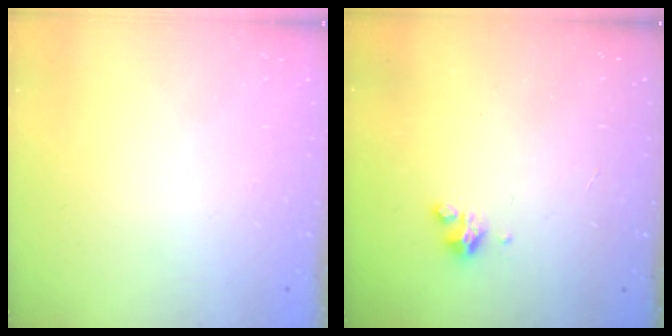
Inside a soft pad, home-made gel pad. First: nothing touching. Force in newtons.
{"total": 2.3, "press": 2.3, "slide": 0.2}